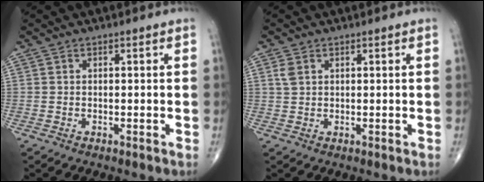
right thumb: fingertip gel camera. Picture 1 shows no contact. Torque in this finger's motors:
{"motor_torque": [-0.15, 0.13, 0.00, -0.03, 0.09]}